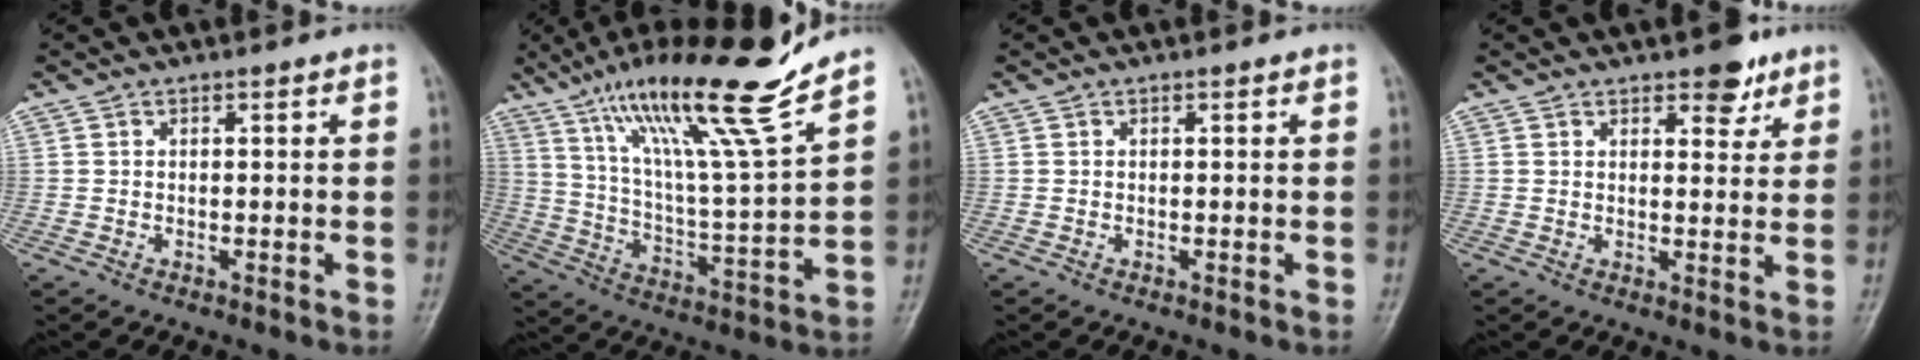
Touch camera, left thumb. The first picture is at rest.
{"total": 20.5, "force": [14.2, 1.4, 14.7], "torque": [-0.231, -0.067, 0.248]}
{"total": 0.0}
{"total": 4.9, "force": [3.3, 2.5, 2.7], "torque": [-0.012, -0.017, 0.044]}